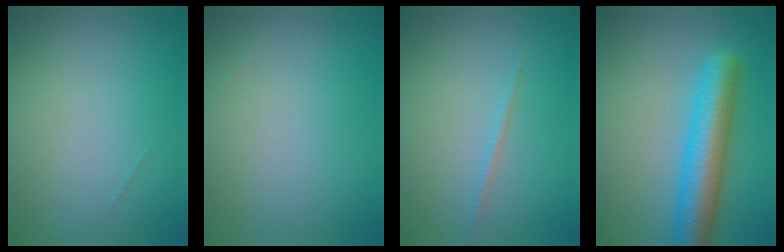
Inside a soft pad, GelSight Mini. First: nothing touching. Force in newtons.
{"total": 0.0}
{"total": 0.8, "press": 0.8, "slide": 0.1}
{"total": 7.0, "press": 7.0, "slide": 0.2}